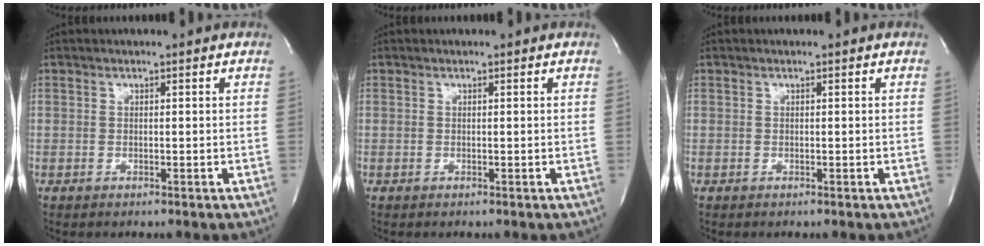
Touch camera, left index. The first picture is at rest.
{"total": 0.0}
{"total": 0.0}